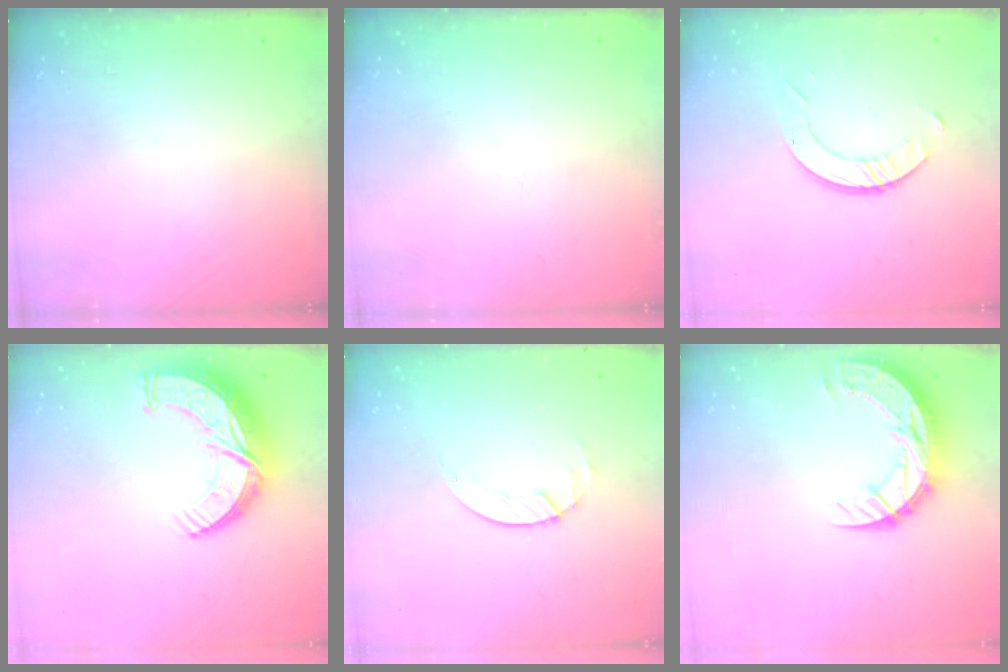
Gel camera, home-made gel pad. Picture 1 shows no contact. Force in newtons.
{"total": 0.0}
{"total": 5.3, "press": 5.3, "slide": 0.5}
{"total": 13.4, "press": 13.4, "slide": 1.0}
{"total": 1.7, "press": 1.6, "slide": 0.2}
{"total": 13.2, "press": 13.2, "slide": 0.9}